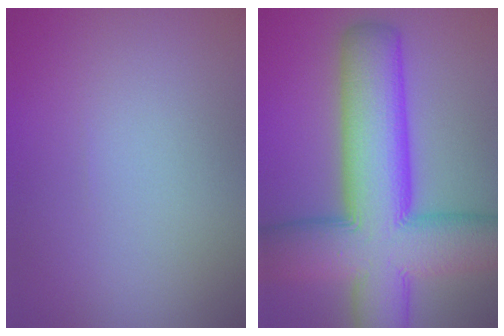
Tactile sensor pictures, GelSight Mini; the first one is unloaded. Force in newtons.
{"total": 14.5, "press": 14.5, "slide": 0.4}